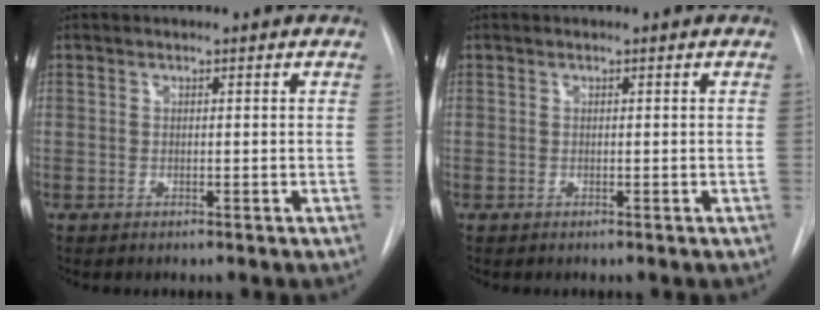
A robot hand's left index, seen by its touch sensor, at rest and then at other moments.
{"total": 0.0}